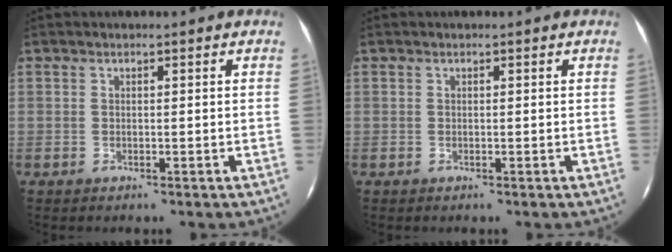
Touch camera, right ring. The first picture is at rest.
{"total": 0.0}